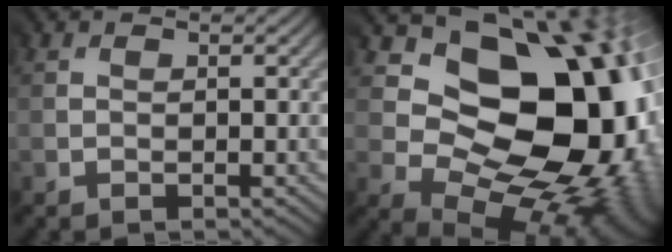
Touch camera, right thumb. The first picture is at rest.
{"total": 14.7, "force": [1.5, 10.9, 9.8], "torque": [-0.091, -0.004, 0.041]}